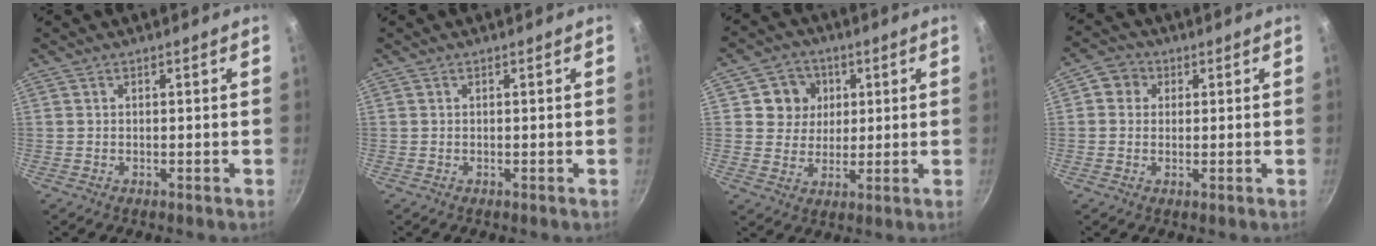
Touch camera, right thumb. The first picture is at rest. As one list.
[{"total": 0.0}, {"total": 7.7, "force": [2.2, 7.1, 2.1], "torque": [0.006, 0.002, 0.032]}, {"total": 4.5, "force": [1.0, 4.1, 1.6], "torque": [-0.002, -0.001, 0.005]}]